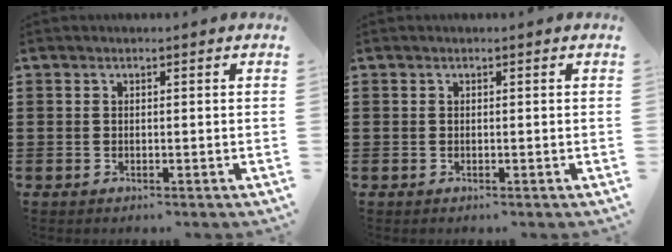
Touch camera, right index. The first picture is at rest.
{"total": 0.0}